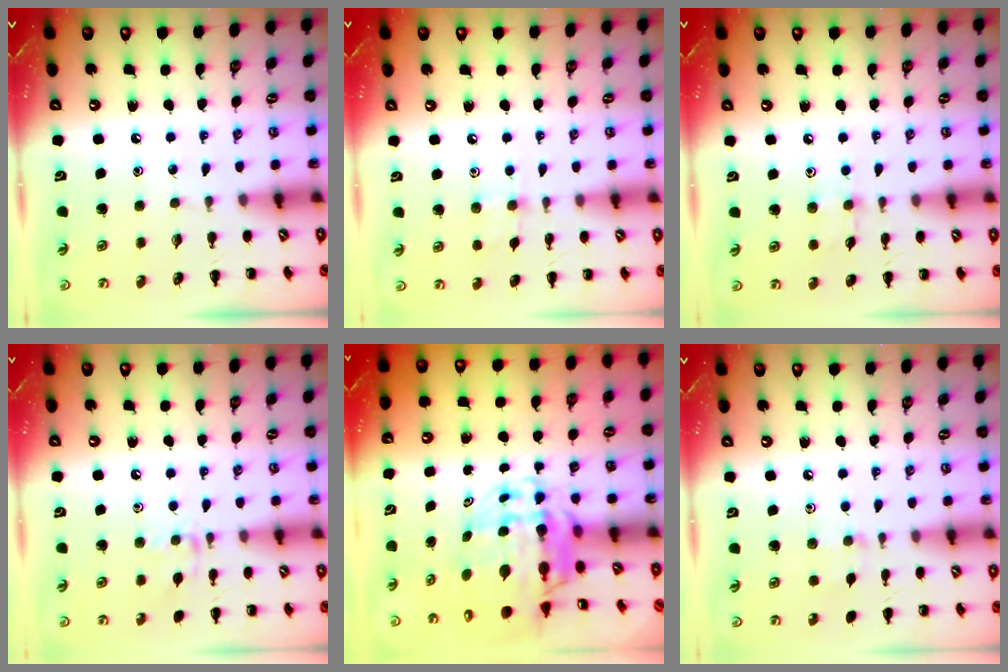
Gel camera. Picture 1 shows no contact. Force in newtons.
{"total": 5.9, "press": 5.6, "slide": 1.9}
{"total": 3.8, "press": 3.6, "slide": 1.4}
{"total": 7.8, "press": 7.6, "slide": 1.3}
{"total": 9.2, "press": 8.8, "slide": 2.8}
{"total": 4.6, "press": 4.2, "slide": 1.9}